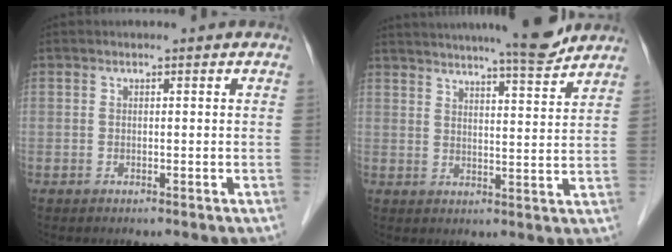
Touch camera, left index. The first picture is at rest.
{"total": 13.2, "force": [11.9, 0.1, 5.8], "torque": [-0.093, -0.002, 0.160]}